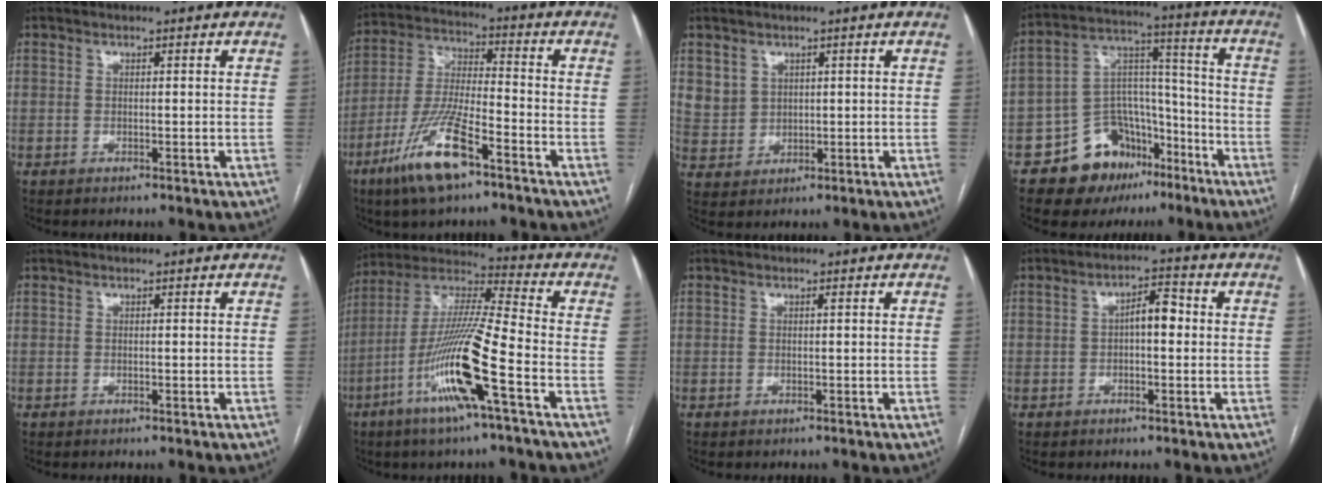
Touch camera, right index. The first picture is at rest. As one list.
[{"total": 12.8, "force": [-7.5, 2.2, 10.2], "torque": [-0.214, -0.018, -0.142]}, {"total": 4.3, "force": [2.1, 3.7, 0.5], "torque": [-0.011, 0.007, 0.051]}, {"total": 13.6, "force": [-8.5, 9.2, 5.4], "torque": [-0.075, 0.068, -0.130]}, {"total": 0.0}, {"total": 16.3, "force": [-6.8, -0.1, 14.8], "torque": [-0.302, -0.010, -0.133]}, {"total": 0.0}, {"total": 4.3, "force": [0.1, 1.6, 4.0], "torque": [-0.063, 0.021, 0.000]}]